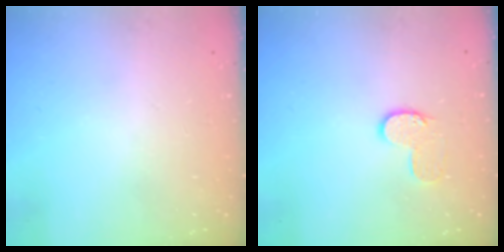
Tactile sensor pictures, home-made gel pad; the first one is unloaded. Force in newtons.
{"total": 6.8, "press": 6.8, "slide": 0.3}